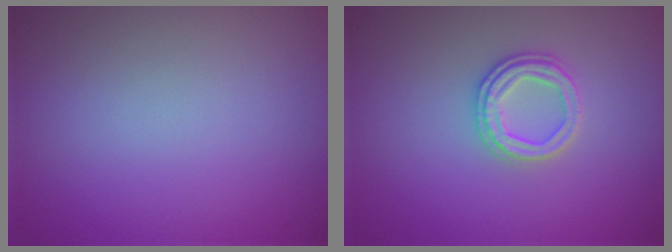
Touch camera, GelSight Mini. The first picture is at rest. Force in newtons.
{"total": 2.5, "press": 2.4, "slide": 0.6}